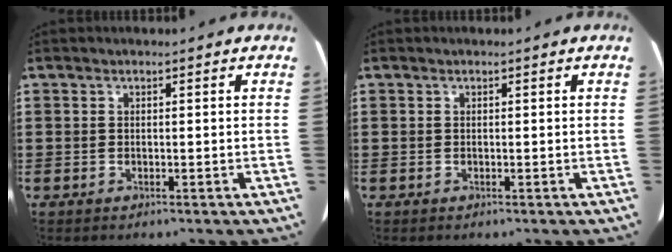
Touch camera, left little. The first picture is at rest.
{"total": 0.0}